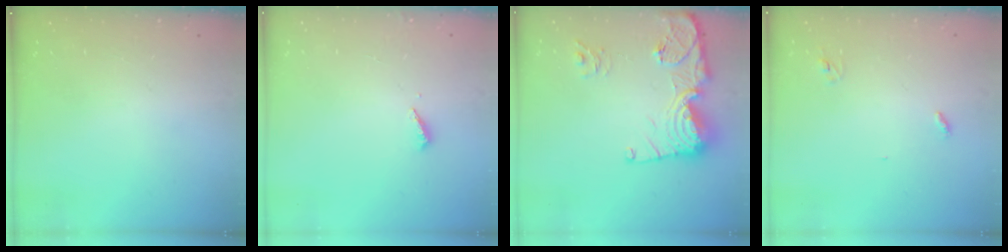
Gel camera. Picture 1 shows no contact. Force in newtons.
{"total": 2.0, "press": 2.0, "slide": 0.2}
{"total": 17.1, "press": 17.0, "slide": 1.9}
{"total": 2.8, "press": 2.8, "slide": 0.2}